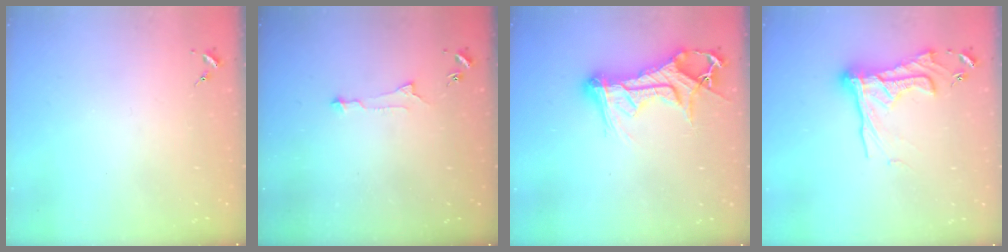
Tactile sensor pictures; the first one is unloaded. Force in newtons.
{"total": 5.1, "press": 5.1, "slide": 0.3}
{"total": 16.0, "press": 16.0, "slide": 1.7}
{"total": 16.9, "press": 16.9, "slide": 1.7}